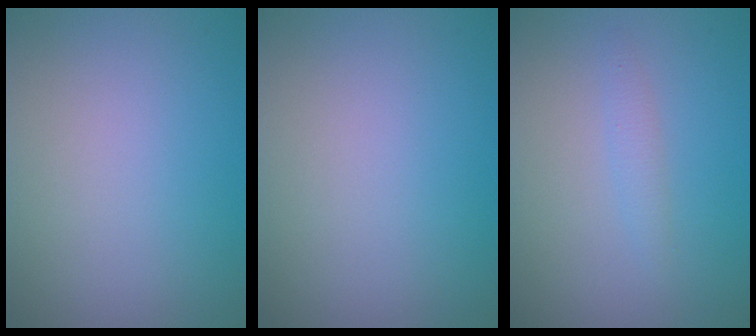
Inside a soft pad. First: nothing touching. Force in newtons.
{"total": 0.0}
{"total": 1.1, "press": 1.1, "slide": 0.1}